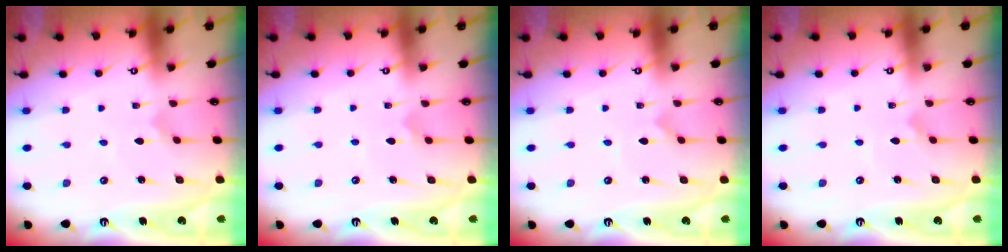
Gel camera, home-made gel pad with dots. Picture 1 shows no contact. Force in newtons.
{"total": 3.9, "press": 3.8, "slide": 0.4}
{"total": 0.0}
{"total": 1.7, "press": 1.7, "slide": 0.2}